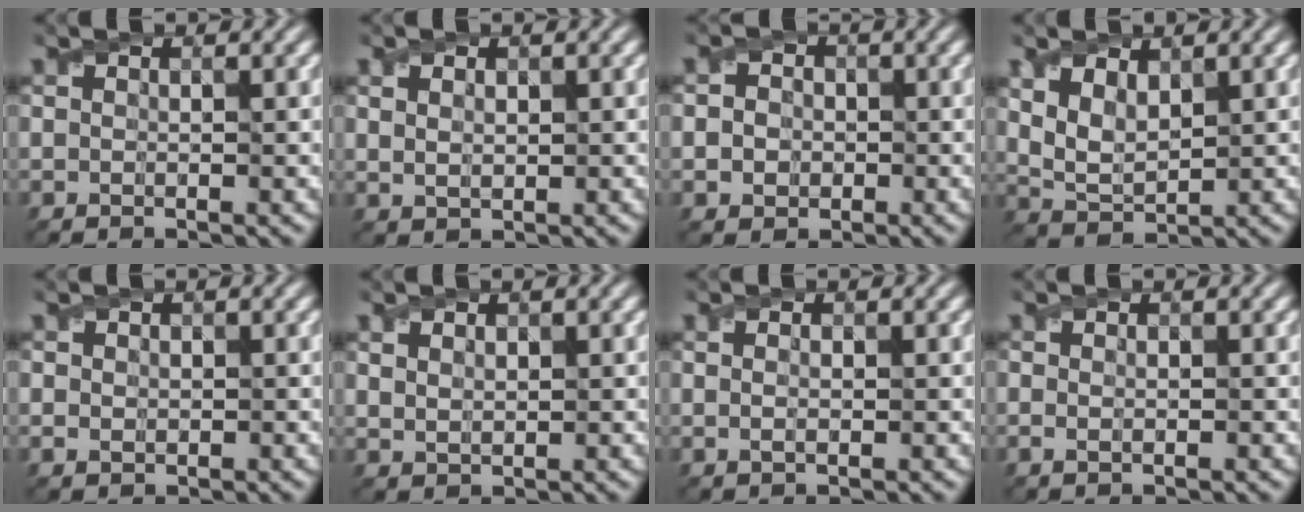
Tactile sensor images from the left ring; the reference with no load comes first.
{"total": 1.5, "force": [0.7, 0.9, 1.0], "torque": [-0.018, -0.002, 0.021]}
{"total": 2.9, "force": [0.0, 2.5, 1.3], "torque": [-0.002, 0.012, -0.020]}
{"total": 3.9, "force": [1.8, 2.1, 2.7], "torque": [-0.065, -0.005, 0.041]}
{"total": 1.2, "force": [0.1, 1.1, 0.6], "torque": [-0.008, -0.002, 0.002]}
{"total": 1.3, "force": [0.8, 0.8, 0.7], "torque": [-0.015, -0.002, 0.023]}
{"total": 1.1, "force": [0.1, 0.5, 1.0], "torque": [-0.014, -0.003, 0.005]}
{"total": 1.0, "force": [-0.1, 0.5, 0.9], "torque": [-0.016, -0.003, 0.002]}